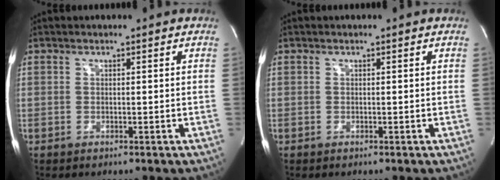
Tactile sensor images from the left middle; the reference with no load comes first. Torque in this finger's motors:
{"motor_torque": [0.00, 0.09, 0.01, 0.01]}